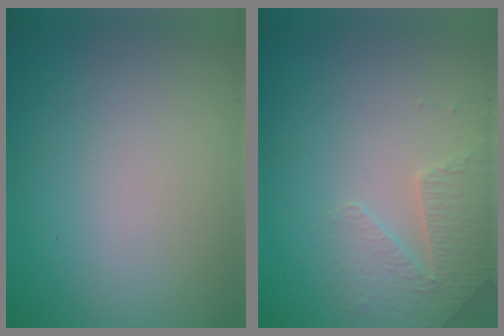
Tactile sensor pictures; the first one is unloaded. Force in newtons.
{"total": 2.8, "press": 2.7, "slide": 0.7}